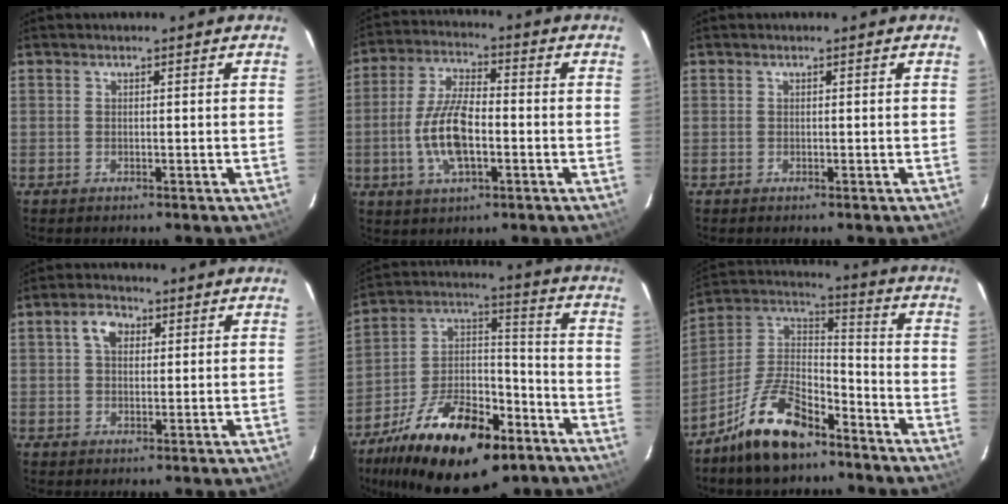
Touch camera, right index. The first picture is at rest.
{"total": 11.1, "force": [-2.6, 4.4, 9.9], "torque": [-0.203, 0.003, -0.049]}
{"total": 0.0}
{"total": 4.5, "force": [1.4, 3.1, 2.8], "torque": [-0.050, 0.017, 0.025]}
{"total": 25.5, "force": [-15.8, 11.2, 16.5], "torque": [-0.303, 0.005, -0.252]}
{"total": 15.3, "force": [-10.4, 6.2, 9.3], "torque": [-0.196, 0.022, -0.192]}